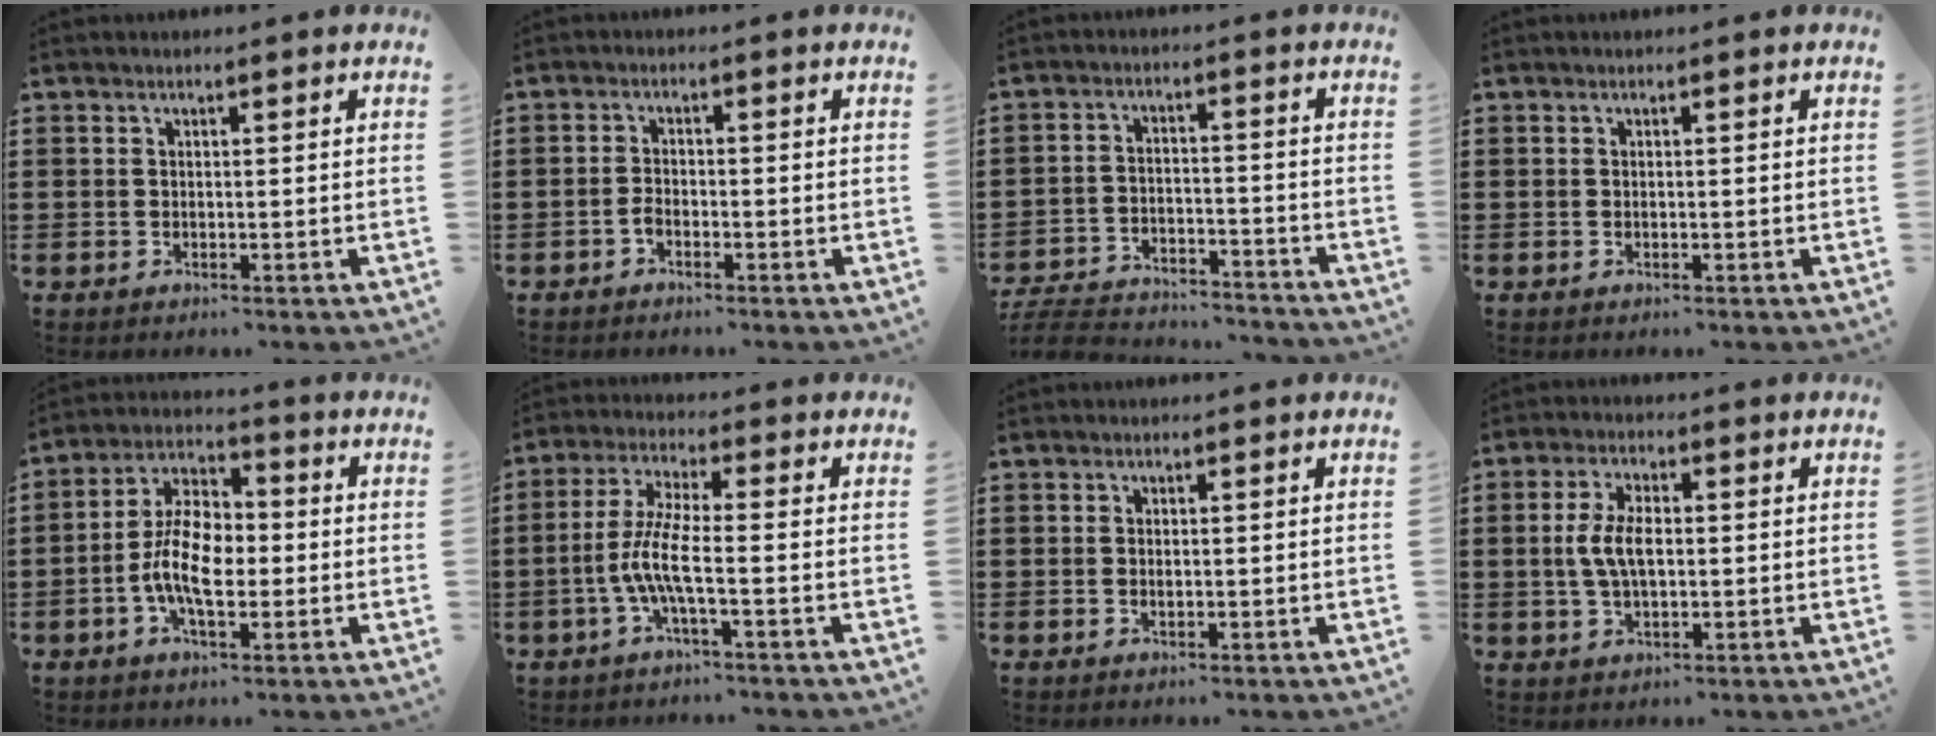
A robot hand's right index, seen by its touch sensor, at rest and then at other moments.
{"total": 1.6, "force": [-1.0, 0.7, 1.0], "torque": [-0.022, 0.000, -0.020]}
{"total": 5.7, "force": [-5.5, 0.8, 1.1], "torque": [-0.033, 0.006, -0.114]}
{"total": 0.0}
{"total": 8.9, "force": [-1.6, 4.6, 7.4], "torque": [-0.164, 0.005, -0.035]}
{"total": 6.8, "force": [-2.1, 1.1, 6.4], "torque": [-0.152, -0.014, -0.051]}
{"total": 0.8, "force": [0.0, 0.3, 0.7], "torque": [-0.014, 0.001, 0.000]}
{"total": 5.8, "force": [0.2, 2.7, 5.2], "torque": [-0.121, 0.001, -0.006]}